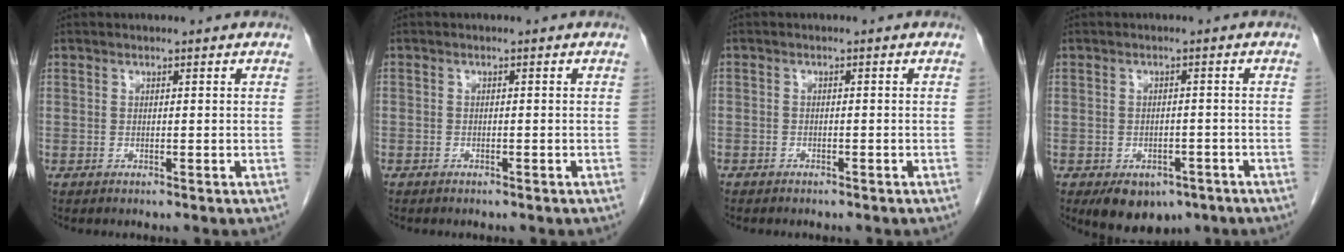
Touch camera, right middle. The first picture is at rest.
{"total": 0.6, "force": [-0.5, 0.4, 0.1], "torque": [-0.007, 0.003, -0.010]}
{"total": 1.6, "force": [-1.3, 0.9, 0.3], "torque": [-0.012, 0.002, -0.020]}
{"total": 8.2, "force": [-5.4, 4.9, 3.9], "torque": [-0.052, 0.004, -0.071]}